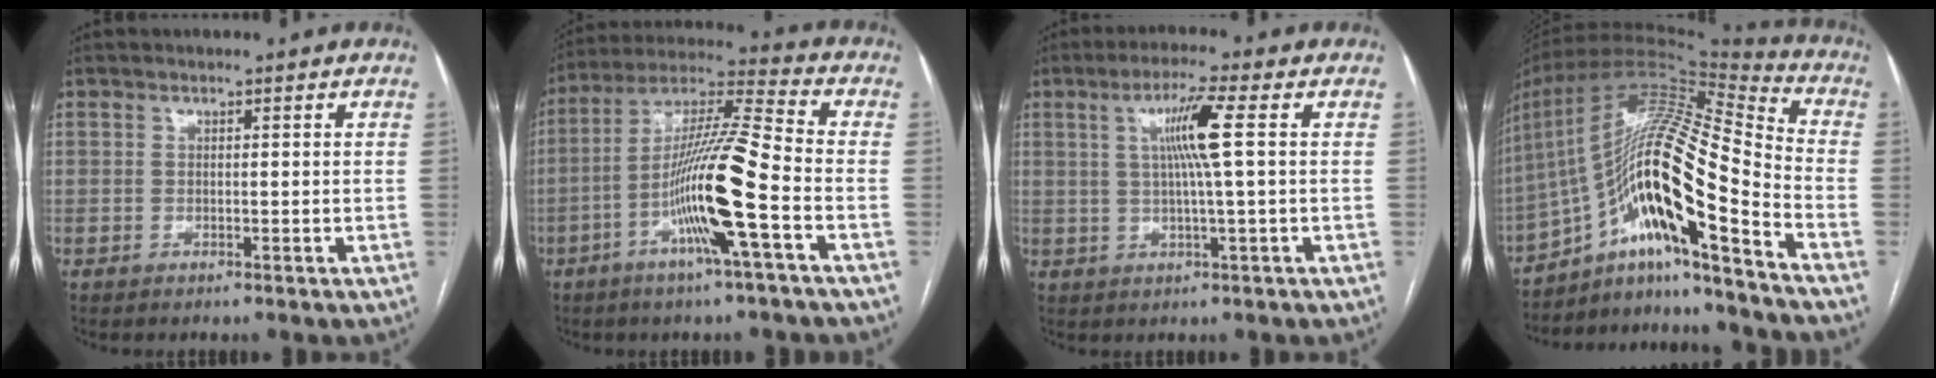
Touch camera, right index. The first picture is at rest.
{"total": 15.0, "force": [-5.0, -0.4, 14.2], "torque": [-0.271, 0.002, -0.098]}
{"total": 7.0, "force": [1.8, -1.6, 6.6], "torque": [-0.125, 0.002, 0.039]}
{"total": 21.8, "force": [-10.9, 1.7, 18.8], "torque": [-0.353, 0.014, -0.189]}